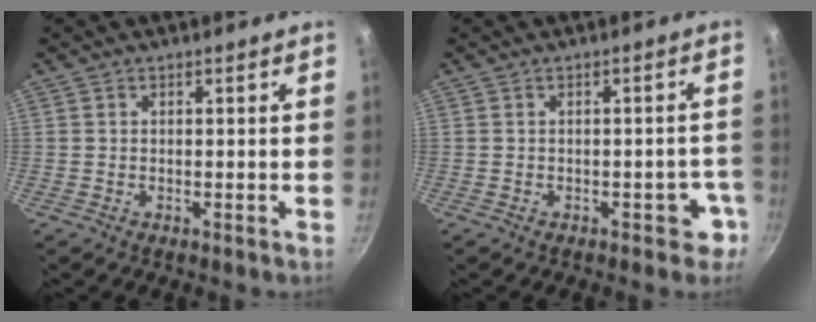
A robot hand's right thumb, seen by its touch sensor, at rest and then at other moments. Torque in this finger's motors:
{"motor_torque": [2.58, 2.43, 0.88, -0.85, 0.05]}